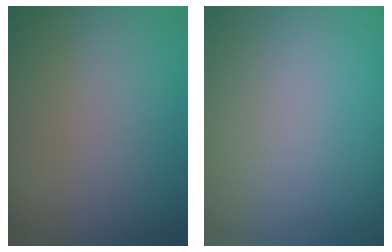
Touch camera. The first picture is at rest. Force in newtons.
{"total": 0.0}